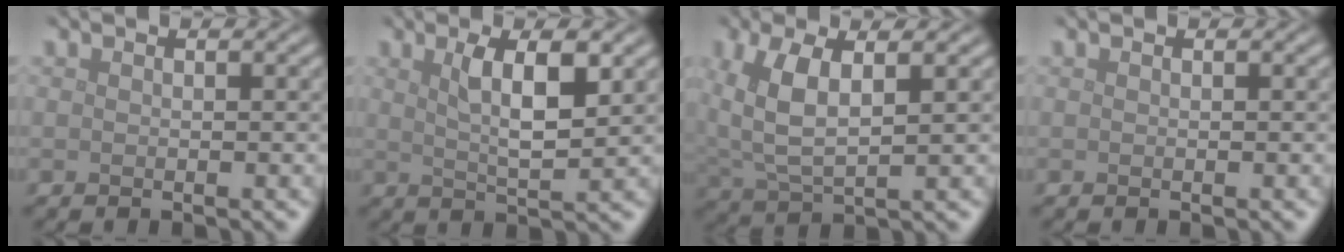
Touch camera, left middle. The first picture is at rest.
{"total": 4.7, "force": [1.7, 1.2, 4.2], "torque": [-0.073, -0.003, 0.031]}
{"total": 5.8, "force": [1.8, 2.7, 4.8], "torque": [-0.110, 0.005, 0.034]}
{"total": 0.0}